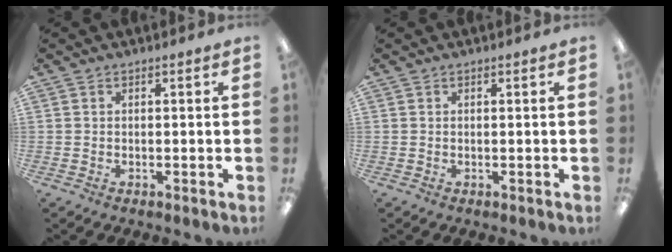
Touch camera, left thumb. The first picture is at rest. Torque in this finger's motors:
{"motor_torque": [-0.05, 0.01, 0.00, 0.00, 0.00]}